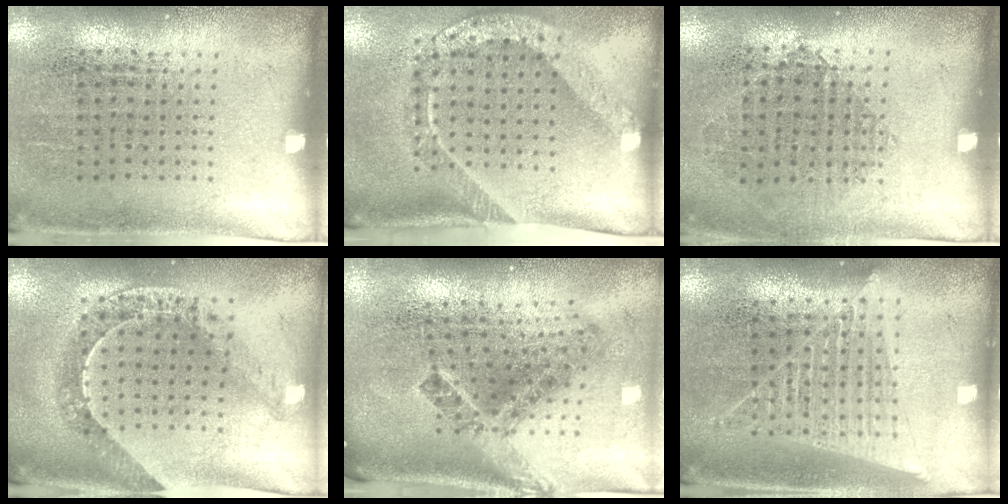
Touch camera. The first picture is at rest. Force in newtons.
{"total": 2.3, "press": 1.5, "slide": 1.7}
{"total": 0.9, "press": 0.9, "slide": 0.3}
{"total": 1.2, "press": 1.2, "slide": 0.2}
{"total": 2.8, "press": 1.7, "slide": 2.2}
{"total": 1.5, "press": 1.4, "slide": 0.5}